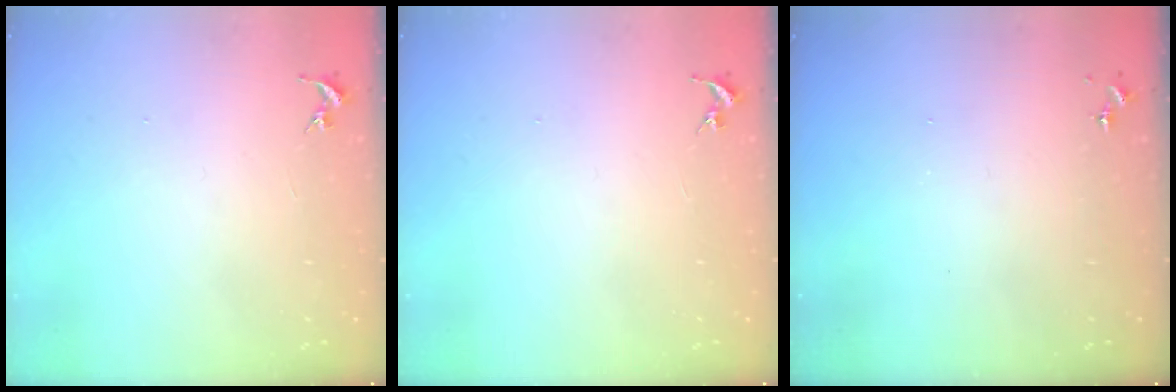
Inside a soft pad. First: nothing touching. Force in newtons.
{"total": 0.0}
{"total": 0.0}